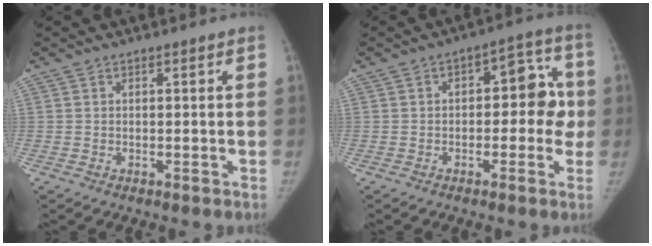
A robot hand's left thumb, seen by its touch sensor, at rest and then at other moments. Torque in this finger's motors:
{"motor_torque": [-0.03, 0.05, -0.18, 0.18, 0.01]}